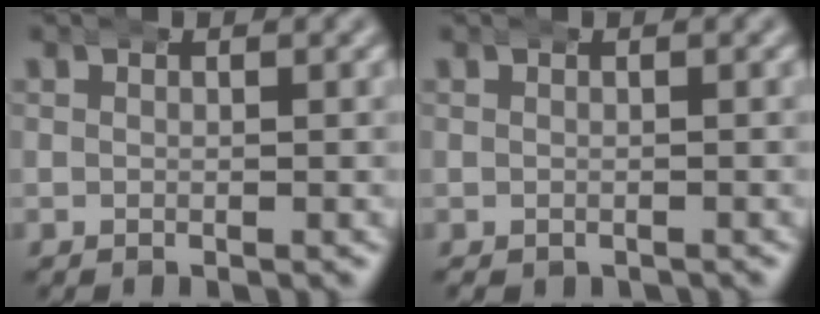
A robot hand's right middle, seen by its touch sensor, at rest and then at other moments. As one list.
[{"total": 0.8, "force": [-0.5, 0.6, 0.2], "torque": [-0.010, -0.008, -0.002]}]